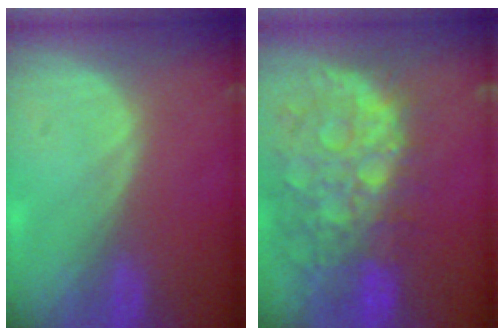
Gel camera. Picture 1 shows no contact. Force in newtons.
{"total": 13.8, "press": 11.2, "slide": 8.1}